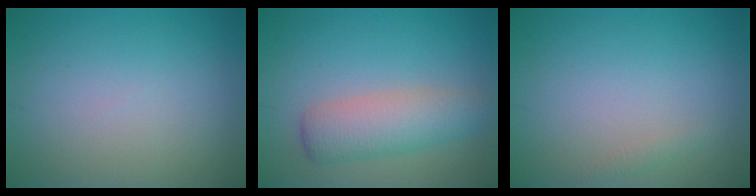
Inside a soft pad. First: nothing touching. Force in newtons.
{"total": 4.5, "press": 4.5, "slide": 0.1}
{"total": 0.6, "press": 0.6, "slide": 0.0}